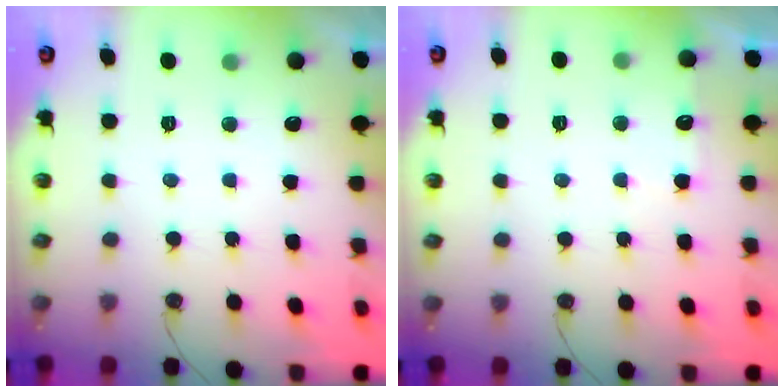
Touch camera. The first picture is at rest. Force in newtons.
{"total": 4.6, "press": 4.5, "slide": 0.6}